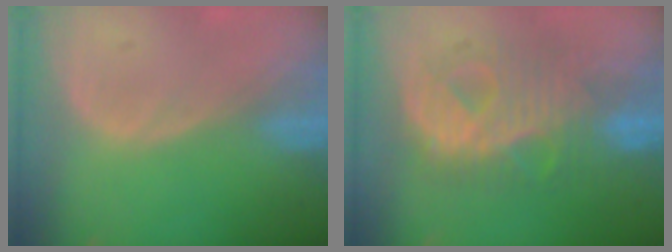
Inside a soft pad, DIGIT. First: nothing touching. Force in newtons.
{"total": 9.3, "press": 9.3, "slide": 0.3}